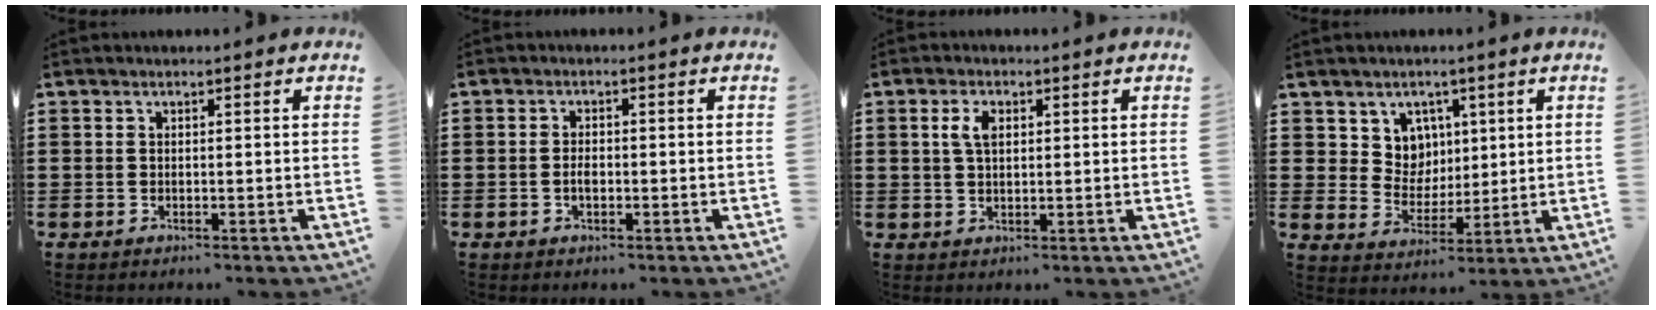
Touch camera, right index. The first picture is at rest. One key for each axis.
{"total": 1.6, "fx": -0.4, "fy": 0.7, "fz": 1.4, "tx": -0.027, "ty": 0.000, "tz": -0.006}
{"total": 3.3, "fx": 0.9, "fy": 1.6, "fz": 2.7, "tx": -0.058, "ty": 0.010, "tz": 0.013}
{"total": 6.2, "fx": 3.0, "fy": 5.3, "fz": 1.3, "tx": -0.048, "ty": 0.000, "tz": 0.056}